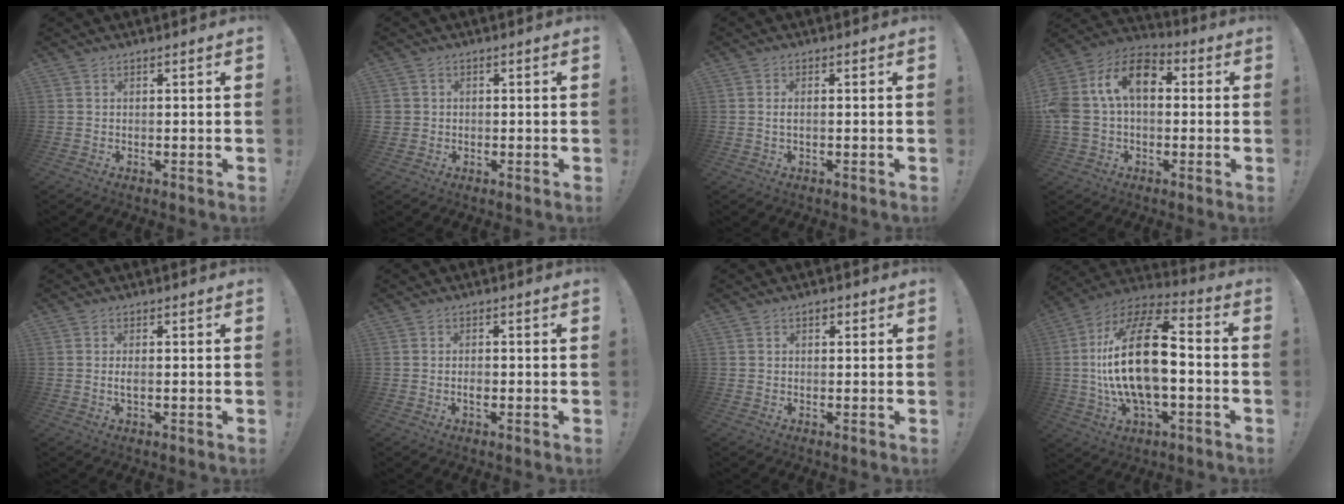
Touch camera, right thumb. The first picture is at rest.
{"total": 2.2, "force": [-0.2, 2.1, 0.6], "torque": [-0.005, 0.002, -0.003]}
{"total": 1.9, "force": [-0.1, 0.5, 1.9], "torque": [-0.028, 0.000, -0.003]}
{"total": 17.1, "force": [3.5, 11.4, 12.3], "torque": [-0.232, 0.015, 0.065]}
{"total": 1.8, "force": [-0.2, 0.4, 1.7], "torque": [-0.025, -0.002, -0.005]}
{"total": 1.6, "force": [-0.7, 0.7, 1.2], "torque": [-0.015, -0.001, -0.013]}
{"total": 1.0, "force": [0.3, 0.8, 0.6], "torque": [-0.008, 0.002, 0.004]}
{"total": 24.9, "force": [-1.2, 11.3, 22.2], "torque": [-0.409, 0.012, -0.021]}